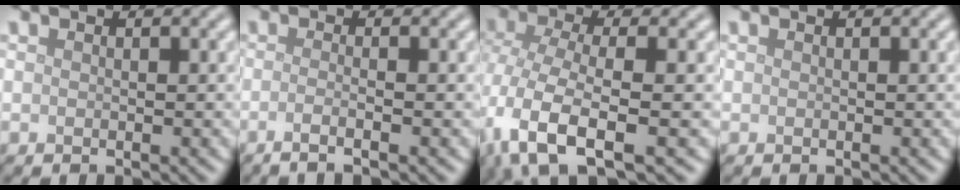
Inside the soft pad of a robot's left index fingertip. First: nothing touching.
{"total": 2.5, "force": [-0.9, 0.9, 2.2], "torque": [-0.019, -0.004, -0.029]}
{"total": 7.4, "force": [-3.0, 3.1, 6.0], "torque": [-0.128, -0.008, -0.067]}
{"total": 0.0}